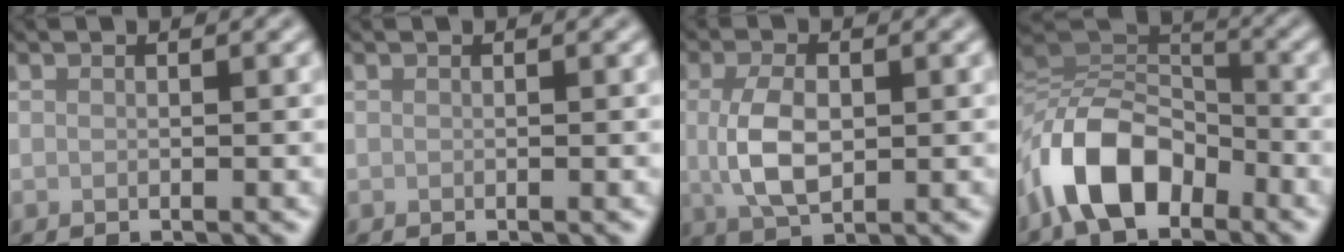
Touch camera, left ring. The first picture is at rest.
{"total": 0.0}
{"total": 4.7, "force": [0.1, 2.6, 4.0], "torque": [-0.086, 0.001, 0.005]}
{"total": 8.9, "force": [-4.9, 4.8, 5.8], "torque": [-0.105, 0.014, -0.104]}